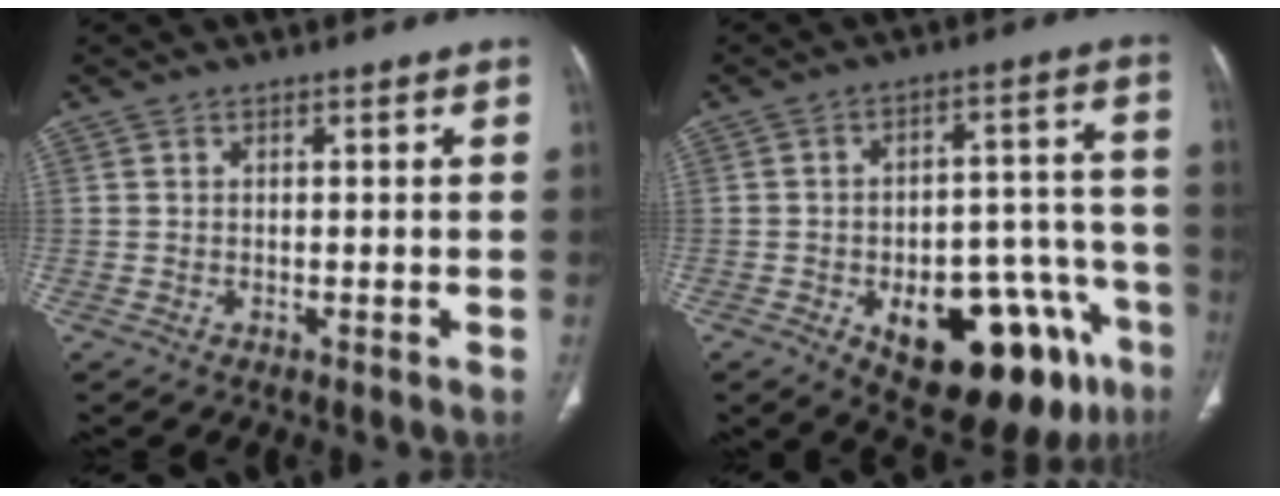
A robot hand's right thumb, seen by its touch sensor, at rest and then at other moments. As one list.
[{"total": 23.2, "force": [-10.7, 11.2, 17.3], "torque": [-0.166, 0.063, -0.130]}]